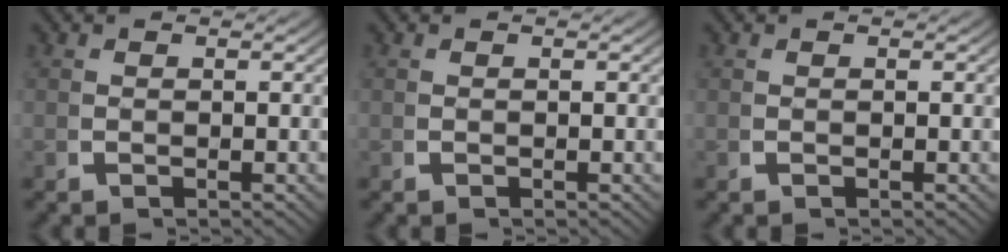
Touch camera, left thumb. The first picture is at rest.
{"total": 0.0}
{"total": 0.0}